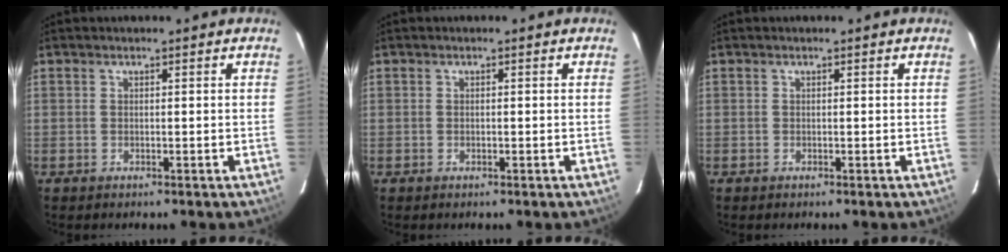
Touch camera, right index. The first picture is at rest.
{"total": 0.0}
{"total": 0.0}